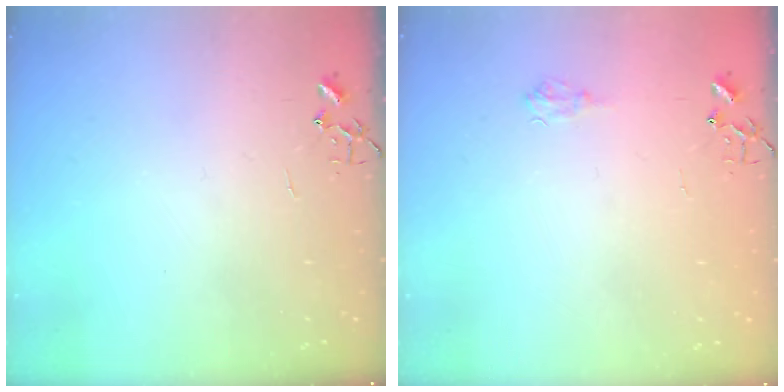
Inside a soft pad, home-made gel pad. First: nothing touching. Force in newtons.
{"total": 6.1, "press": 6.1, "slide": 0.8}